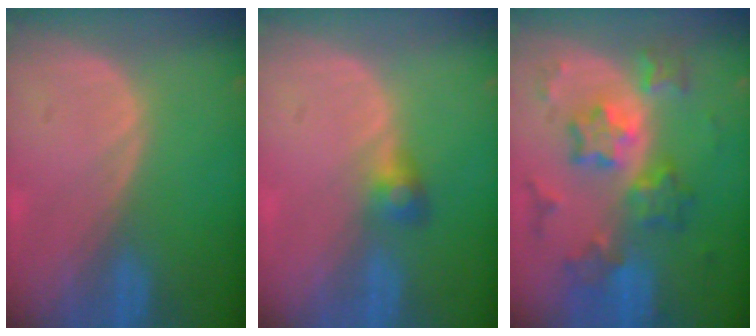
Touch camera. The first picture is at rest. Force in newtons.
{"total": 2.5, "press": 2.5, "slide": 0.2}
{"total": 9.2, "press": 9.1, "slide": 0.8}